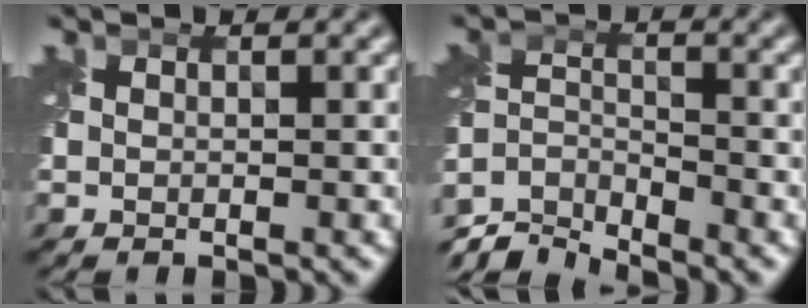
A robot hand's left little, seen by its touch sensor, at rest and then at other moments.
{"total": 5.1, "force": [-4.8, 1.1, 1.3], "torque": [-0.020, -0.008, -0.099]}